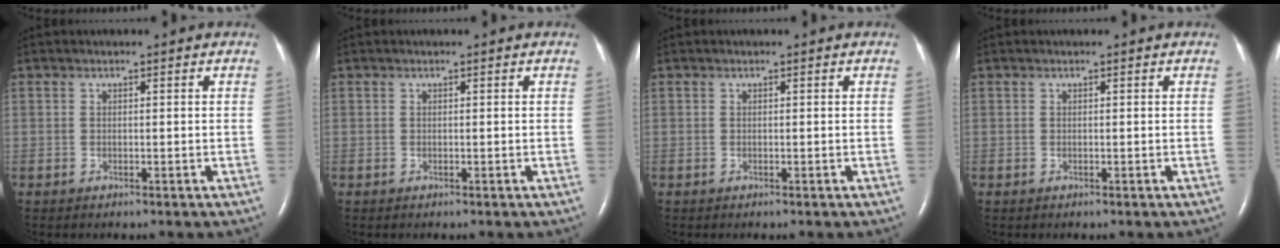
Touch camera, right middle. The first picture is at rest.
{"total": 0.0}
{"total": 0.0}
{"total": 0.0}